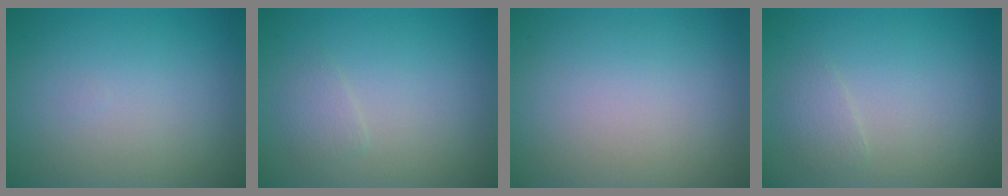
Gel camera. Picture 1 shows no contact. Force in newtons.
{"total": 1.0, "press": 1.0, "slide": 0.0}
{"total": 0.0}
{"total": 1.2, "press": 1.2, "slide": 0.1}